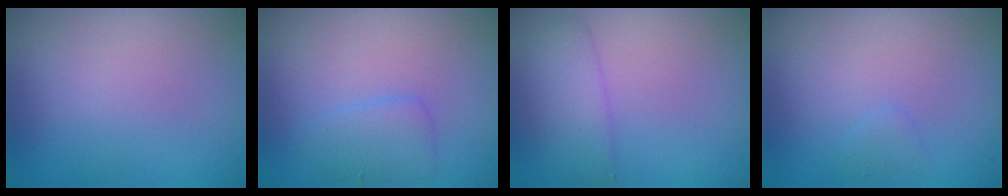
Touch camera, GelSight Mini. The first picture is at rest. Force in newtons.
{"total": 2.1, "press": 2.1, "slide": 0.1}
{"total": 2.9, "press": 2.9, "slide": 0.1}
{"total": 0.6, "press": 0.6, "slide": 0.1}